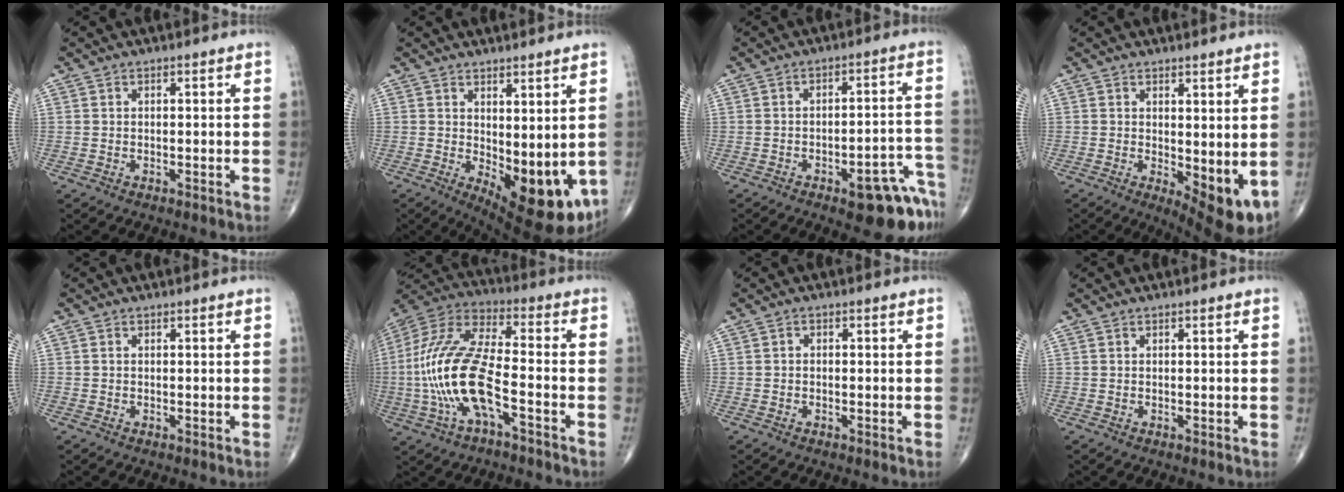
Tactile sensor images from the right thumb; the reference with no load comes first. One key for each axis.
{"total": 13.0, "fx": -0.8, "fy": 5.5, "fz": 11.7, "tx": -0.147, "ty": -0.032, "tz": 0.008}
{"total": 12.6, "fx": -7.4, "fy": 4.1, "fz": 9.4, "tx": -0.073, "ty": 0.062, "tz": -0.086}
{"total": 8.7, "fx": -0.4, "fy": 3.4, "fz": 8.0, "tx": -0.101, "ty": -0.023, "tz": 0.006}
{"total": 0.0}
{"total": 18.6, "fx": -4.7, "fy": 6.6, "fz": 16.8, "tx": -0.371, "ty": 0.040, "tz": -0.087}
{"total": 0.7, "fx": -0.1, "fy": 0.5, "fz": 0.4, "tx": -0.003, "ty": 0.002, "tz": -0.008}
{"total": 0.0}